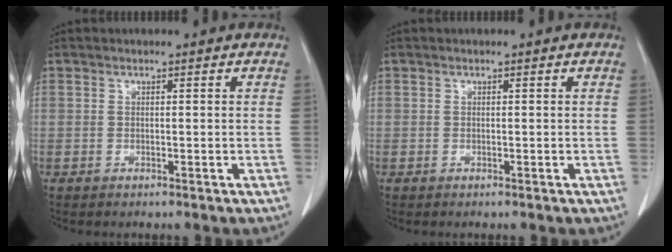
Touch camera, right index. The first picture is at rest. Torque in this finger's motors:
{"motor_torque": [0.00, 0.00, 0.00, 0.00]}